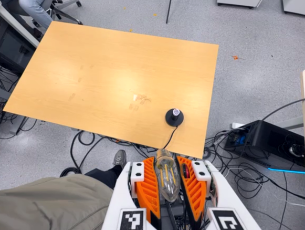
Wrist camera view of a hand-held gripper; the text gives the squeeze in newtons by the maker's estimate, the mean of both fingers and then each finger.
{"total": 22.9, "left": 24.7, "right": 21.2}